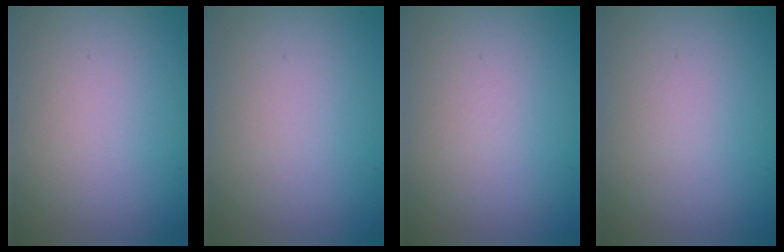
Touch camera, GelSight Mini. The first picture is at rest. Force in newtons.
{"total": 0.0}
{"total": 0.0}
{"total": 0.0}